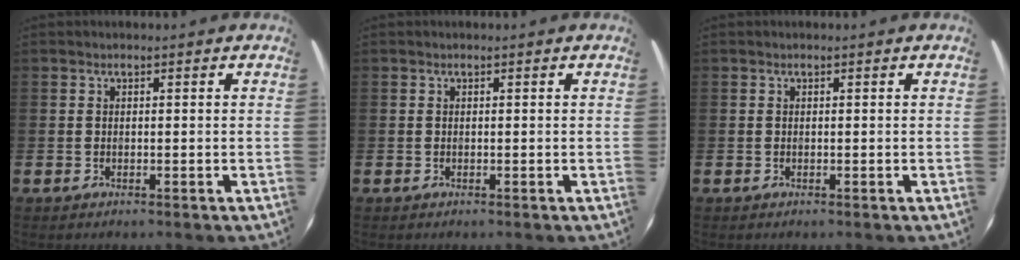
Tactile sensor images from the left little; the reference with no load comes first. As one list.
[{"total": 0.0}, {"total": 0.0}]